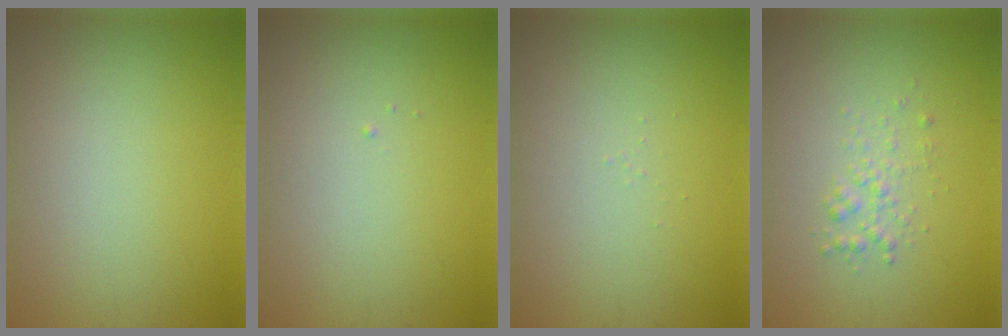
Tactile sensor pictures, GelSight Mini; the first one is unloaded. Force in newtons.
{"total": 0.0}
{"total": 0.0}
{"total": 1.4, "press": 1.4, "slide": 0.1}